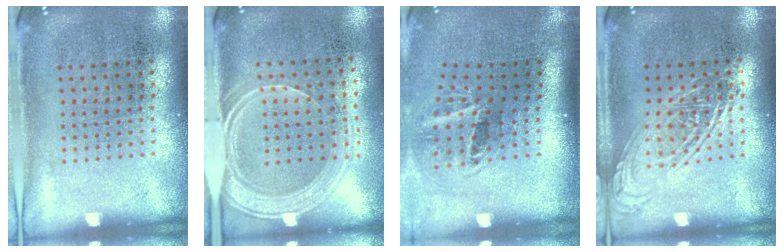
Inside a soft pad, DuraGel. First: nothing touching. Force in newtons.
{"total": 1.9, "press": 1.7, "slide": 0.9}
{"total": 2.0, "press": 1.2, "slide": 1.6}
{"total": 1.5, "press": 1.5, "slide": 0.1}